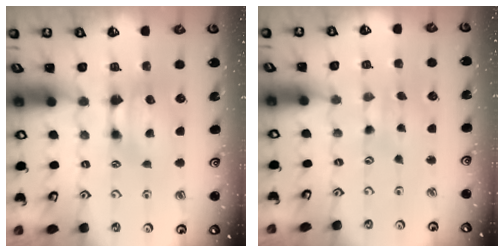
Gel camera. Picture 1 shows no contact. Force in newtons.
{"total": 5.0, "press": 5.0, "slide": 0.2}